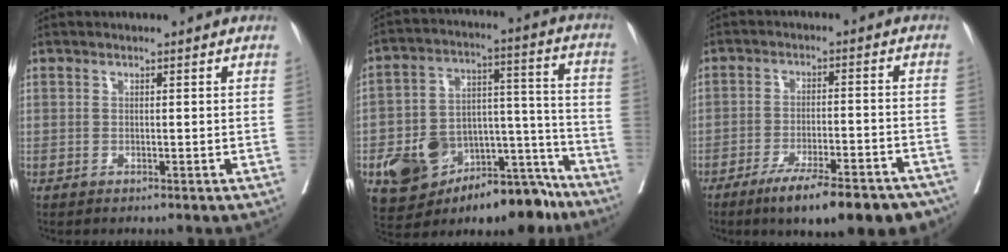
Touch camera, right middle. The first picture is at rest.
{"total": 19.4, "force": [-12.6, 8.6, 12.0], "torque": [-0.168, 0.047, -0.192]}
{"total": 15.8, "force": [-12.1, 3.2, 9.6], "torque": [-0.093, 0.007, -0.174]}